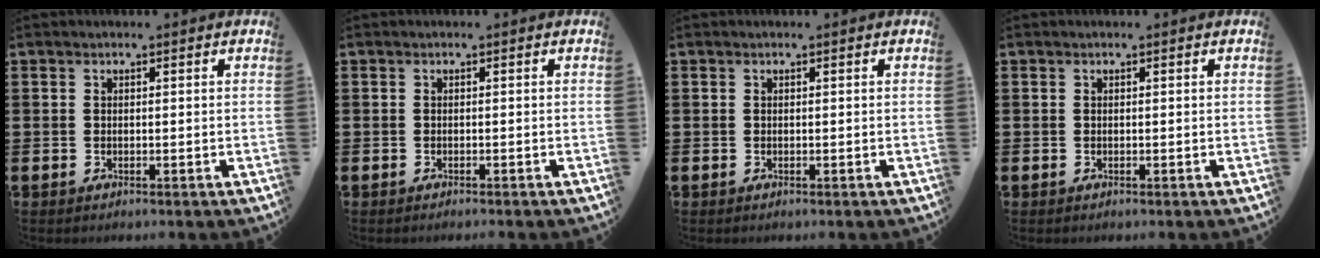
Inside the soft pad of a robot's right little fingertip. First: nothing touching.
{"total": 0.0}
{"total": 0.0}
{"total": 0.0}